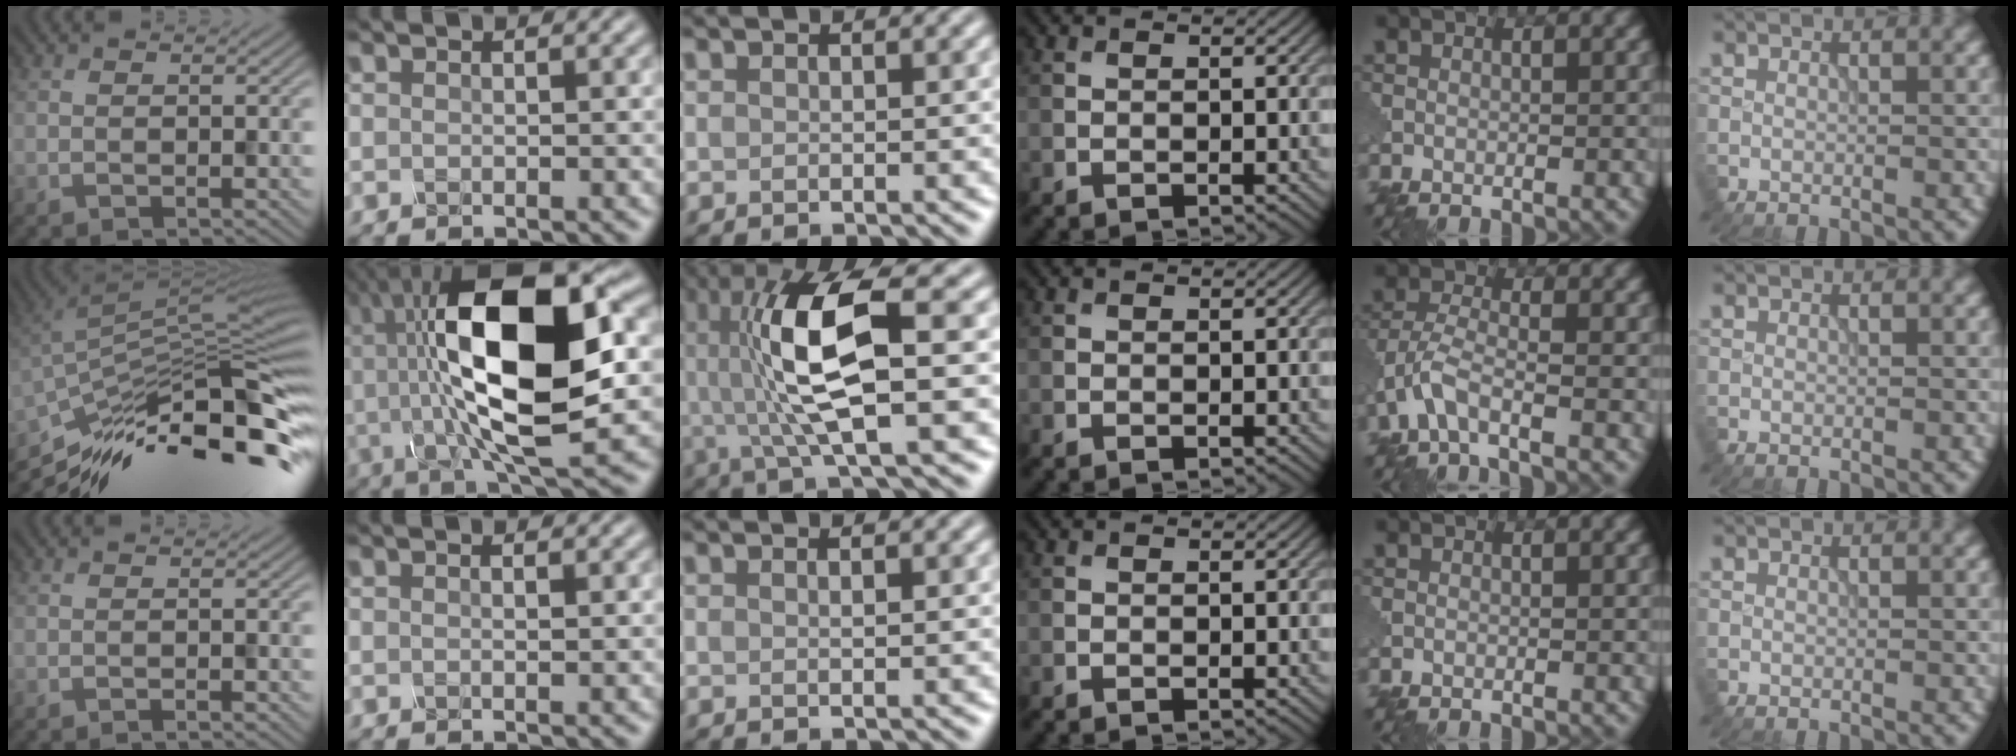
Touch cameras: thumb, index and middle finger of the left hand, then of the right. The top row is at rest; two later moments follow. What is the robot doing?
{"motion": "assemble", "object": "glue stick"}